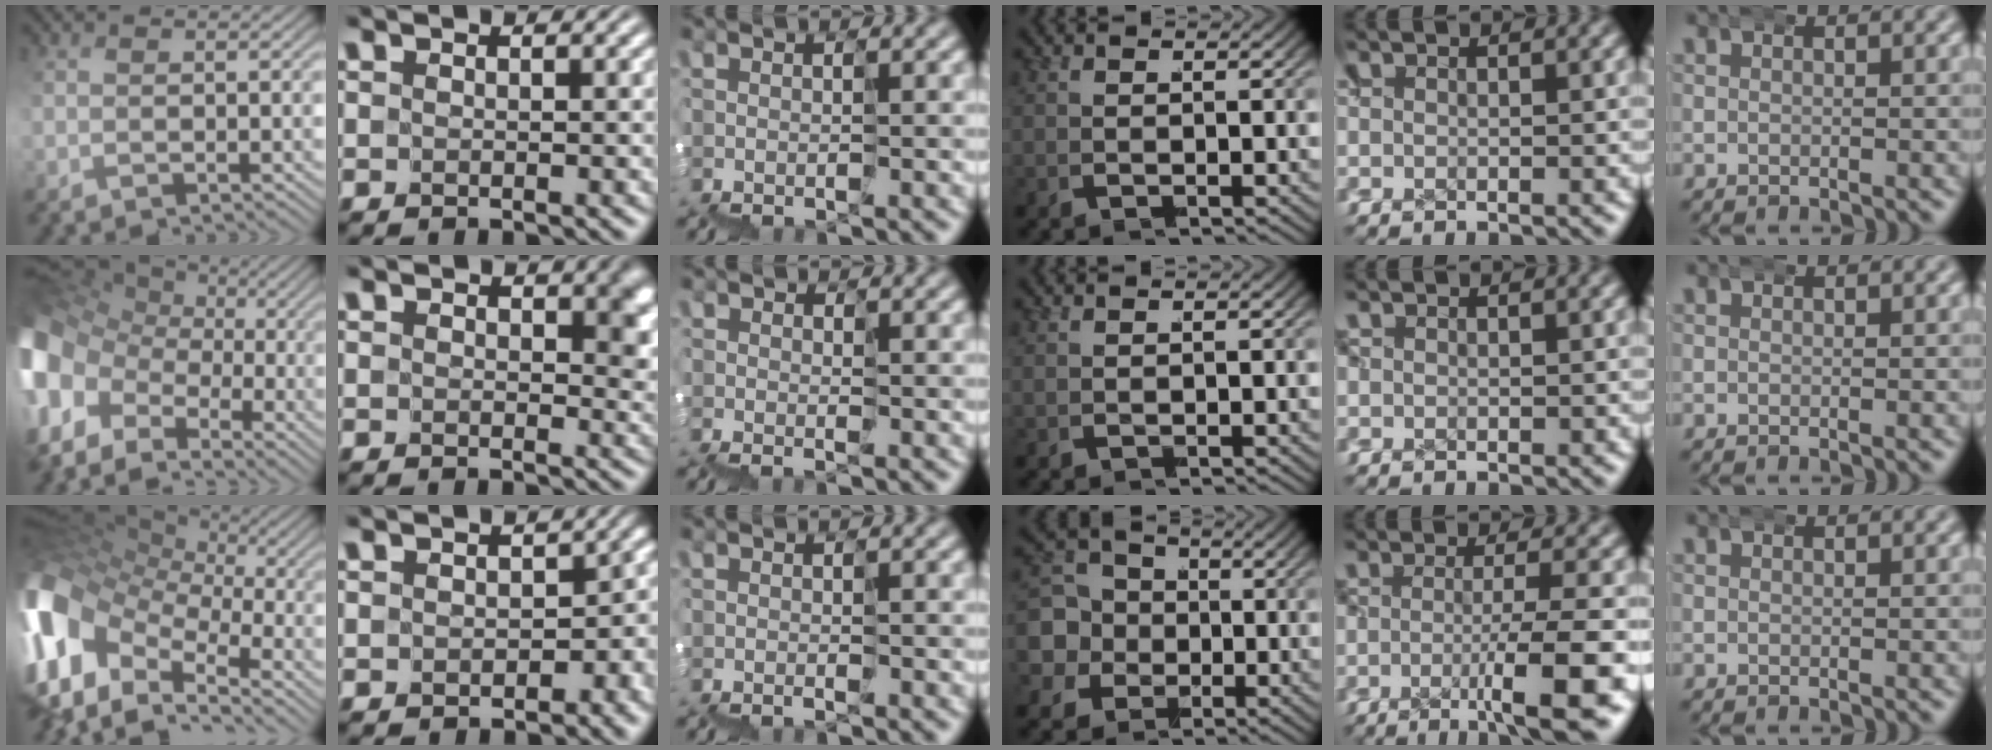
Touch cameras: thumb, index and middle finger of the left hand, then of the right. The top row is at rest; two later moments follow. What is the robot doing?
{"motion": "wrap", "object": "ethernet cable"}